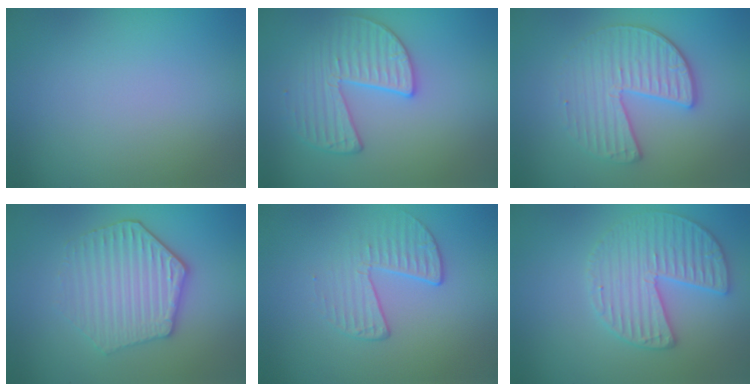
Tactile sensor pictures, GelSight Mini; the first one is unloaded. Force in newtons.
{"total": 3.3, "press": 3.2, "slide": 0.6}
{"total": 3.8, "press": 3.4, "slide": 1.7}
{"total": 4.7, "press": 4.1, "slide": 2.2}
{"total": 2.2, "press": 1.3, "slide": 1.8}
{"total": 3.7, "press": 3.6, "slide": 0.7}